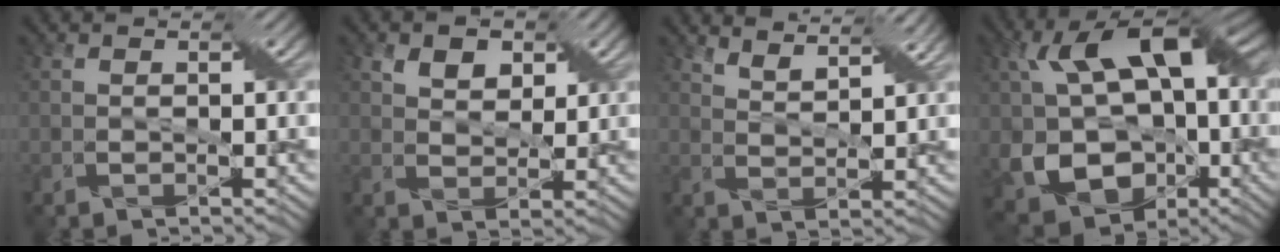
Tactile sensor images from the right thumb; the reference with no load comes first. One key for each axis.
{"total": 4.1, "fx": 2.3, "fy": 2.6, "fz": 2.2, "tx": -0.046, "ty": -0.004, "tz": 0.038}
{"total": 5.0, "fx": 4.3, "fy": 1.1, "fz": 2.4, "tx": -0.053, "ty": -0.005, "tz": 0.083}
{"total": 17.3, "fx": -0.1, "fy": 12.1, "fz": 12.4, "tx": -0.234, "ty": -0.010, "tz": 0.003}